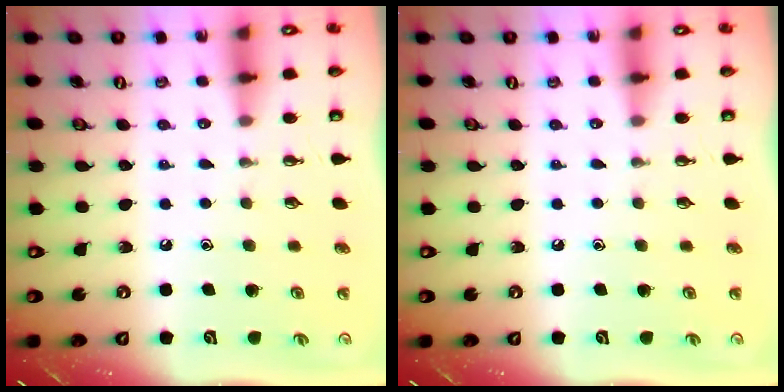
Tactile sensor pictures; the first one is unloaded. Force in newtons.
{"total": 0.0}